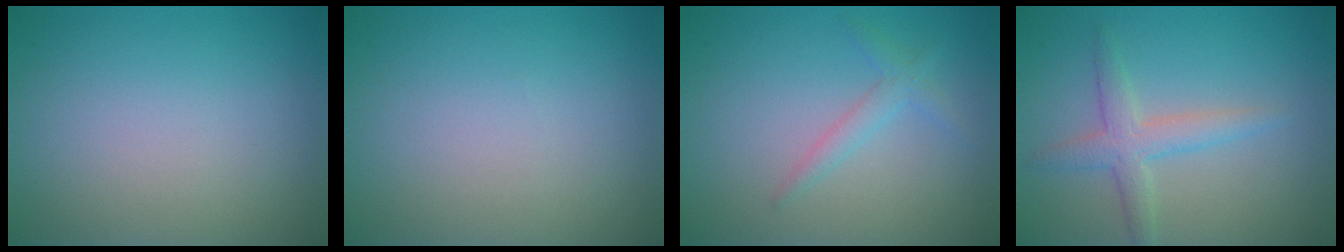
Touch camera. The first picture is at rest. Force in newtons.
{"total": 0.0}
{"total": 1.5, "press": 1.5, "slide": 0.1}
{"total": 2.8, "press": 2.8, "slide": 0.1}